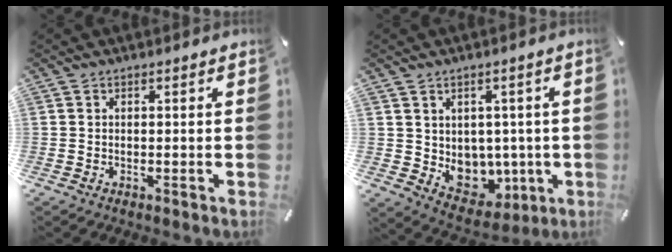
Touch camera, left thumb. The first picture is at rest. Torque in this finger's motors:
{"motor_torque": [0.21, 1.37, 0.45, -0.20, 0.03]}